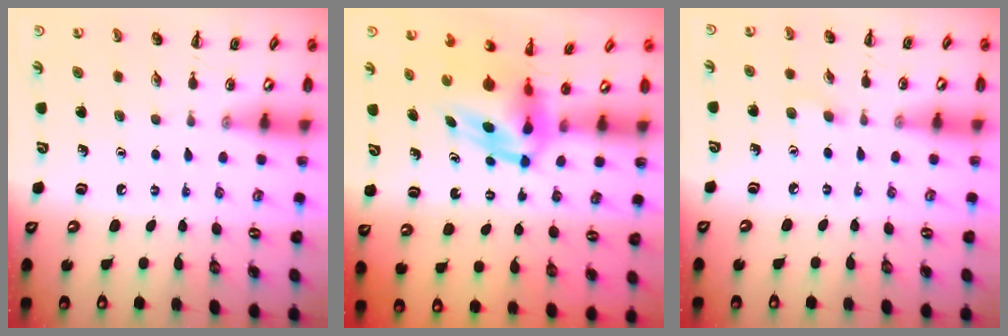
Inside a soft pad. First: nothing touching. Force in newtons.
{"total": 5.1, "press": 5.0, "slide": 1.1}
{"total": 4.4, "press": 4.0, "slide": 1.7}